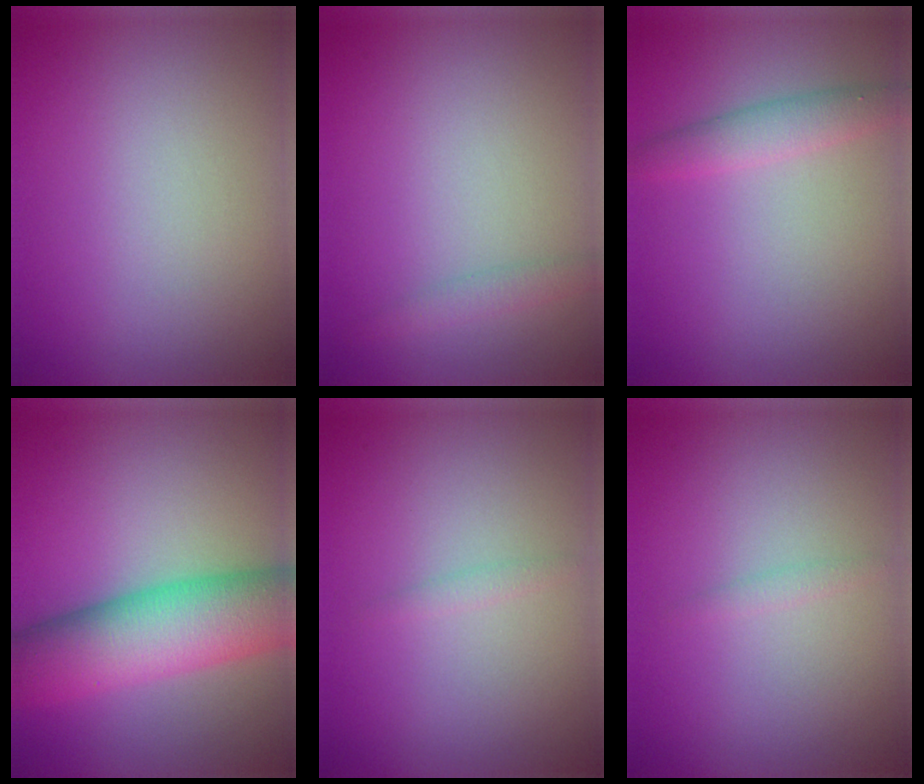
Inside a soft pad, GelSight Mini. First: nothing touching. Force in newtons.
{"total": 1.2, "press": 1.2, "slide": 0.1}
{"total": 2.3, "press": 2.3, "slide": 0.1}
{"total": 9.9, "press": 9.9, "slide": 0.3}
{"total": 0.6, "press": 0.6, "slide": 0.0}
{"total": 0.6, "press": 0.6, "slide": 0.0}